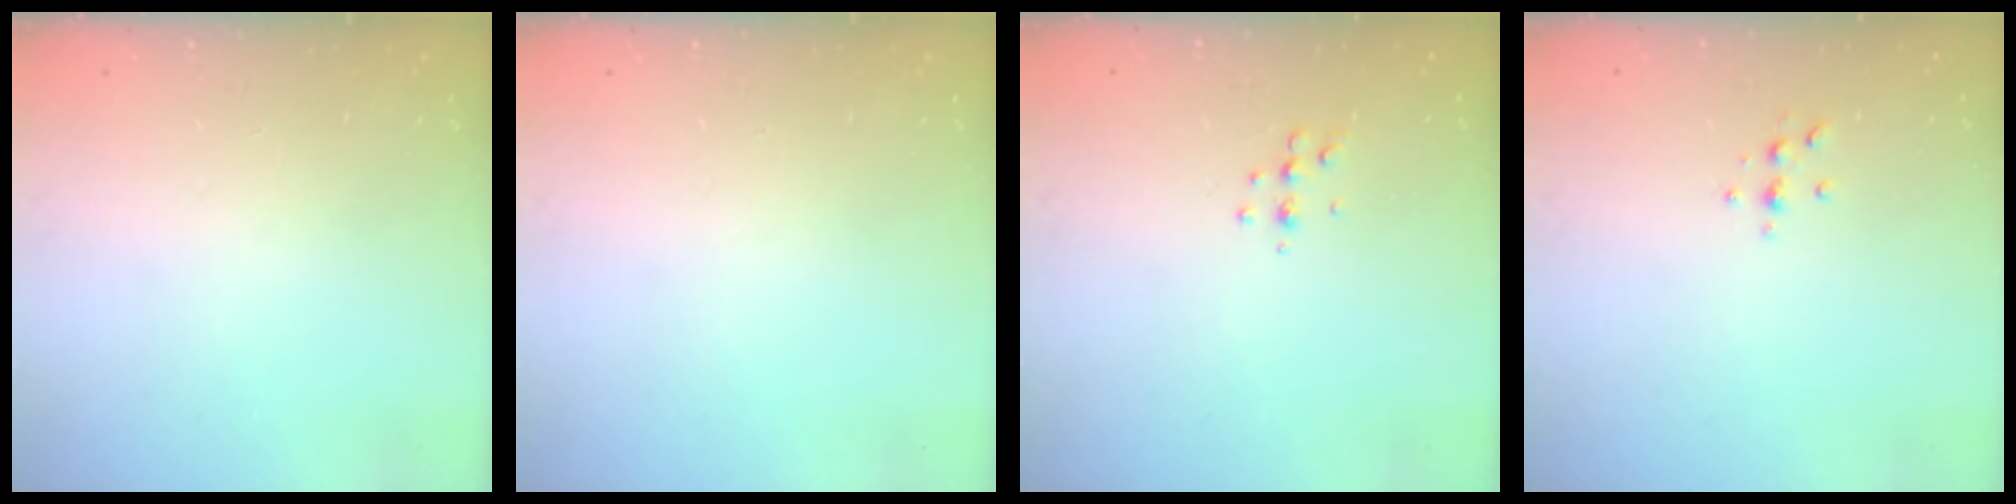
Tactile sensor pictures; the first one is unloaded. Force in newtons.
{"total": 0.0}
{"total": 4.5, "press": 4.3, "slide": 1.2}
{"total": 3.9, "press": 3.9, "slide": 0.6}